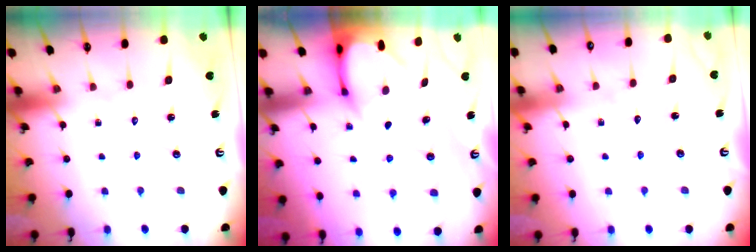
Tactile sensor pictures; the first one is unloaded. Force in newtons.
{"total": 3.5, "press": 3.5, "slide": 0.3}
{"total": 3.1, "press": 3.1, "slide": 0.4}